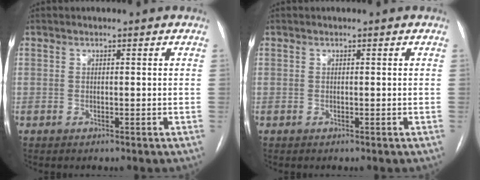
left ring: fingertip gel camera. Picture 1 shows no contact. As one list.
[{"total": 0.0}]